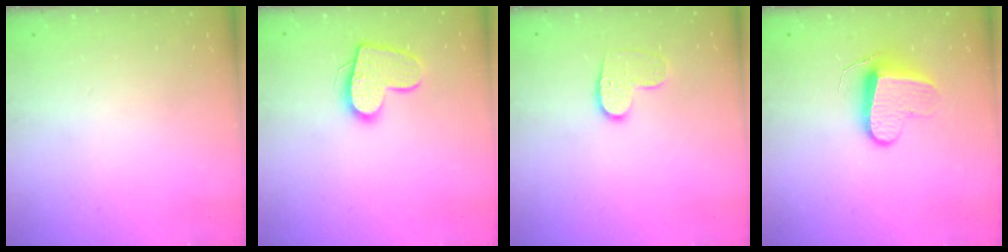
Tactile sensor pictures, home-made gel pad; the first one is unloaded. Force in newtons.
{"total": 13.9, "press": 13.8, "slide": 1.1}
{"total": 9.2, "press": 9.2, "slide": 0.3}
{"total": 9.0, "press": 9.0, "slide": 0.1}